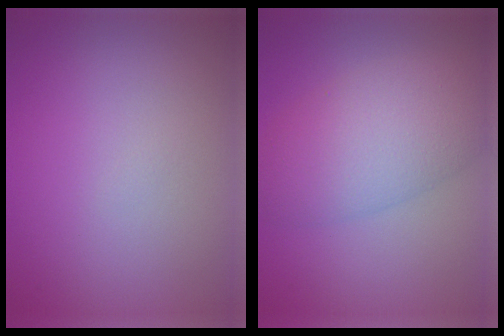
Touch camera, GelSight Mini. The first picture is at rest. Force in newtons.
{"total": 6.5, "press": 6.5, "slide": 0.1}